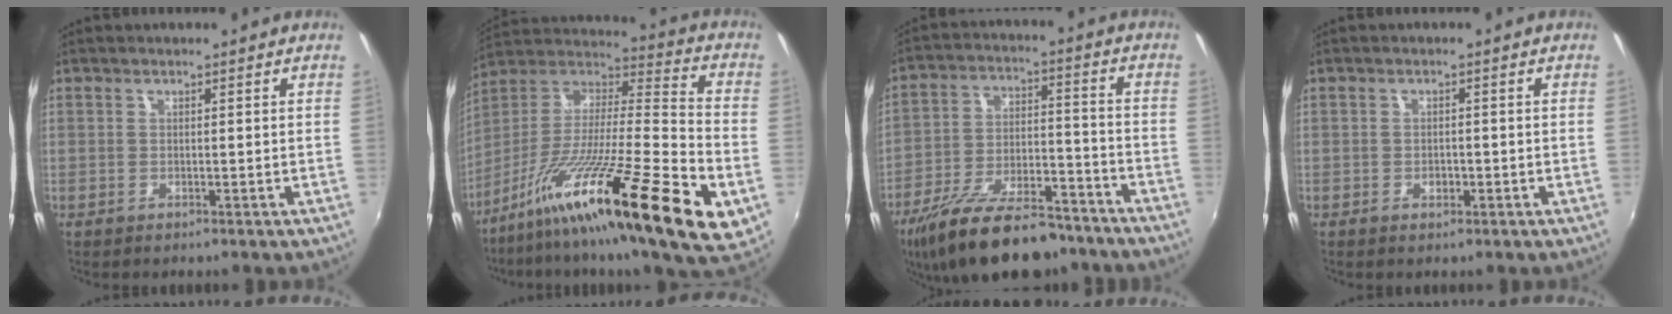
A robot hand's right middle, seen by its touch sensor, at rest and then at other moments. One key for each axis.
{"total": 29.1, "fx": -13.1, "fy": 3.9, "fz": 25.7, "tx": -0.405, "ty": -0.038, "tz": -0.229}
{"total": 20.9, "fx": -16.0, "fy": 7.3, "fz": 11.3, "tx": -0.208, "ty": -0.019, "tz": -0.248}
{"total": 1.2, "fx": -0.4, "fy": 0.9, "fz": 0.6, "tx": -0.008, "ty": 0.002, "tz": -0.005}